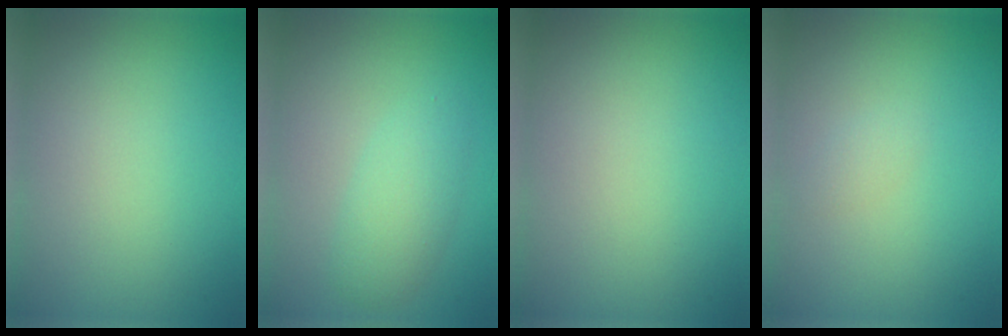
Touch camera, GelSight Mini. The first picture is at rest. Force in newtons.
{"total": 2.8, "press": 2.8, "slide": 0.1}
{"total": 0.0}
{"total": 0.7, "press": 0.7, "slide": 0.0}